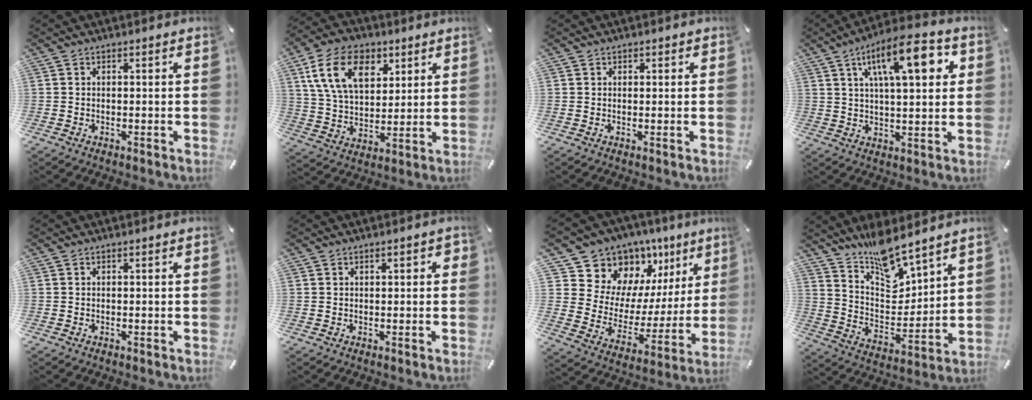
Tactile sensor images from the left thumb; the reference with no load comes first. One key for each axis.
{"total": 15.2, "fx": 6.7, "fy": 10.1, "fz": 9.1, "tx": -0.179, "ty": -0.006, "tz": 0.124}
{"total": 0.9, "fx": 0.4, "fy": 0.8, "fz": 0.1, "tx": 0.007, "ty": 0.000, "tz": 0.005}
{"total": 16.2, "fx": 6.6, "fy": 6.2, "fz": 13.5, "tx": -0.207, "ty": -0.008, "tz": 0.101}
{"total": 0.0}
{"total": 1.1, "fx": 0.1, "fy": 0.8, "fz": 0.7, "tx": -0.005, "ty": 0.004, "tz": -0.002}
{"total": 13.1, "fx": 10.1, "fy": 8.2, "fz": 1.3, "tx": -0.032, "ty": -0.114, "tz": 0.187}
{"total": 12.4, "fx": 11.4, "fy": 3.6, "fz": 3.1, "tx": -0.061, "ty": -0.098, "tz": 0.211}